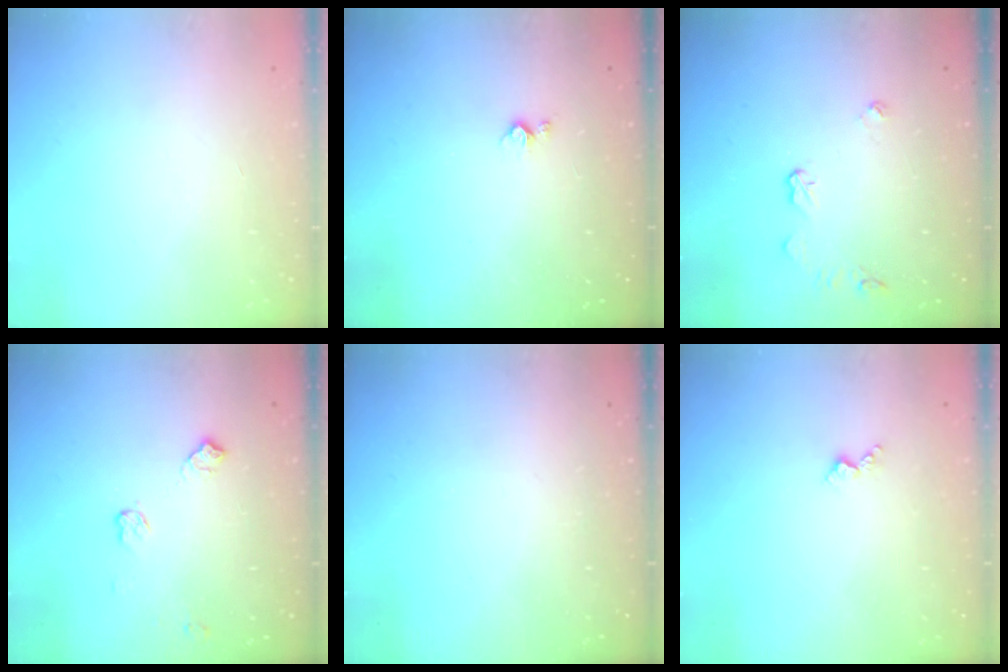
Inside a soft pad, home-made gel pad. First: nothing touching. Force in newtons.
{"total": 2.9, "press": 2.9, "slide": 0.5}
{"total": 5.1, "press": 5.0, "slide": 0.6}
{"total": 7.3, "press": 7.3, "slide": 0.8}
{"total": 0.0}
{"total": 2.7, "press": 2.6, "slide": 0.5}